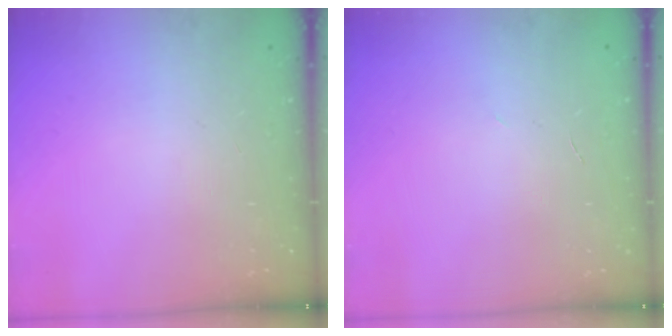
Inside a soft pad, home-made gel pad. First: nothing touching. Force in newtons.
{"total": 1.8, "press": 1.7, "slide": 0.5}